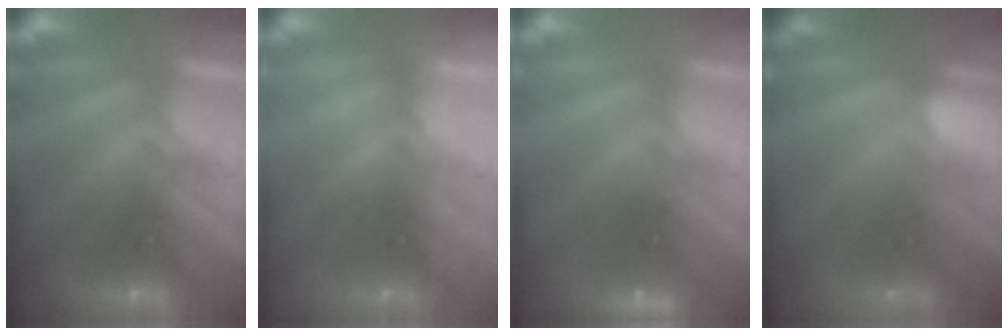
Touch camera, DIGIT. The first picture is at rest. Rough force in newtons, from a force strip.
{"total": 2.1}
{"total": 1.7}
{"total": 2.8}